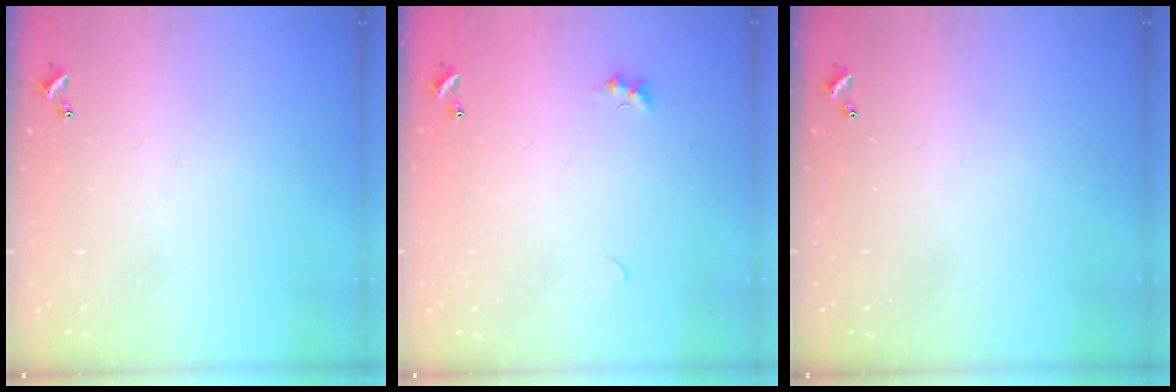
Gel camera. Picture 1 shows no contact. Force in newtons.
{"total": 1.4, "press": 1.3, "slide": 0.5}
{"total": 0.0}